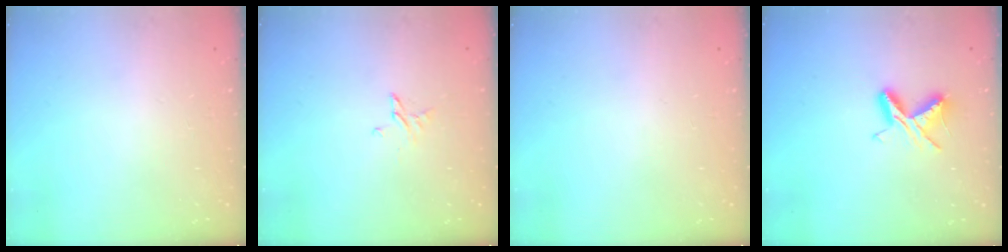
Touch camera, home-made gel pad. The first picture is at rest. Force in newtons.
{"total": 2.6, "press": 2.6, "slide": 0.3}
{"total": 0.0}
{"total": 7.1, "press": 7.0, "slide": 0.7}